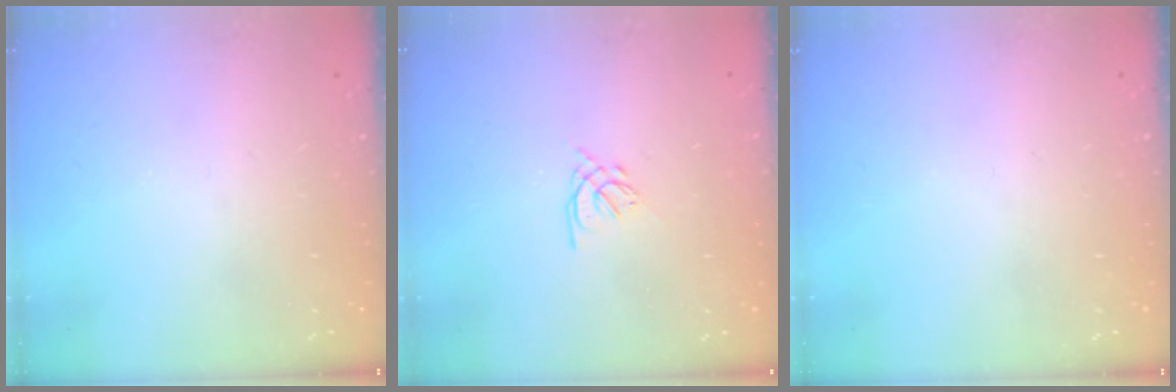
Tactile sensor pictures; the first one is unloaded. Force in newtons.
{"total": 1.6, "press": 1.5, "slide": 0.6}
{"total": 0.0}